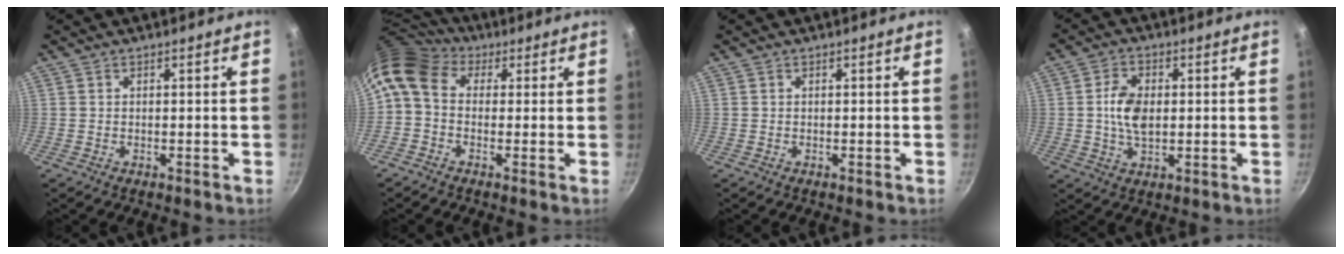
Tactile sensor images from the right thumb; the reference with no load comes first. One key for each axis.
{"total": 10.2, "fx": 2.2, "fy": 7.6, "fz": 6.4, "tx": -0.121, "ty": 0.026, "tz": 0.019}
{"total": 0.0}
{"total": 7.2, "fx": 0.4, "fy": 4.4, "fz": 5.6, "tx": -0.097, "ty": 0.003, "tz": 0.005}